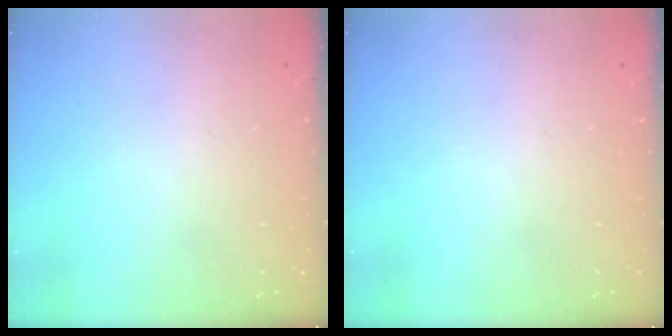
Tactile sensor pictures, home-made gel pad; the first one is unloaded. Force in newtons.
{"total": 0.0}